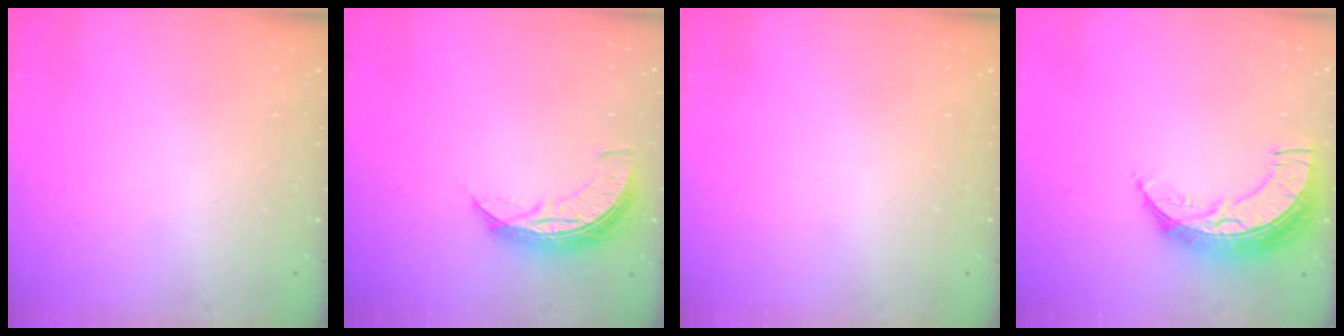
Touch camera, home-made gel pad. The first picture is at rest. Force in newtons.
{"total": 8.2, "press": 8.1, "slide": 0.3}
{"total": 0.0}
{"total": 12.2, "press": 12.2, "slide": 0.9}